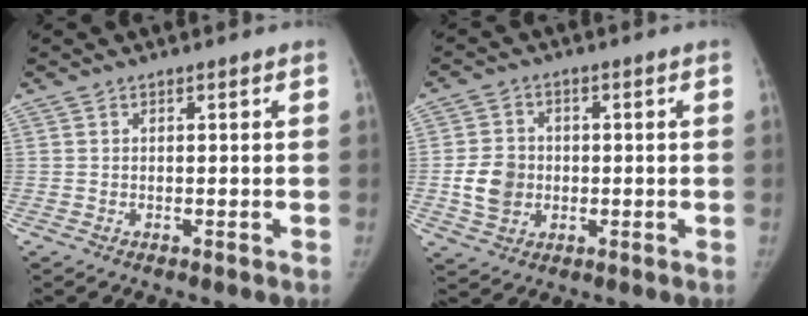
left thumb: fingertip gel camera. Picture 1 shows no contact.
{"total": 7.1, "force": [-0.7, 6.0, 3.7], "torque": [-0.050, 0.006, -0.012]}